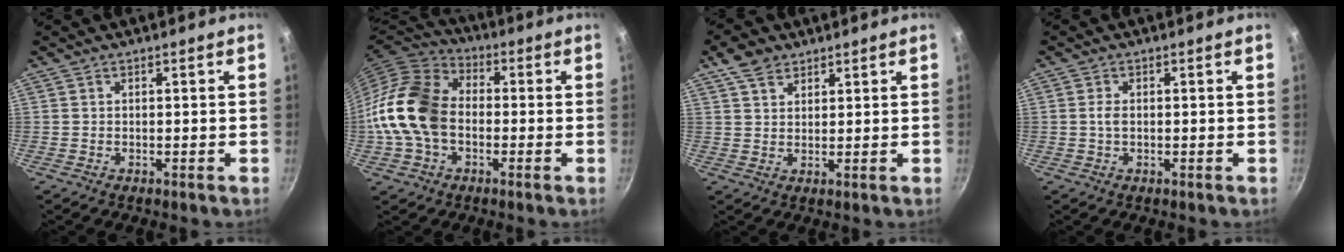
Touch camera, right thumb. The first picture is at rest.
{"total": 15.9, "force": [-1.7, 11.6, 10.7], "torque": [-0.183, 0.032, -0.048]}
{"total": 5.2, "force": [3.4, 3.3, 2.2], "torque": [-0.028, -0.008, 0.063]}
{"total": 1.6, "force": [0.0, 1.0, 1.3], "torque": [-0.025, 0.003, 0.000]}